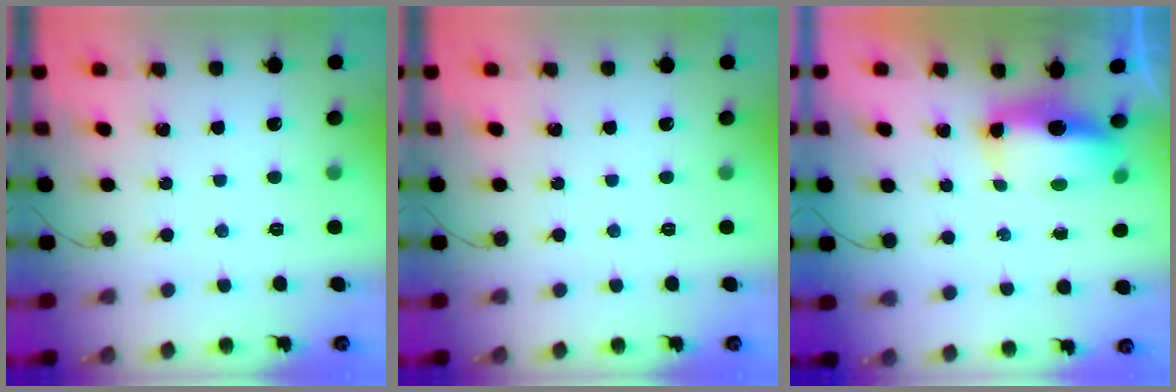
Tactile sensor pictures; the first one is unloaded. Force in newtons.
{"total": 0.0}
{"total": 9.1, "press": 8.0, "slide": 4.3}